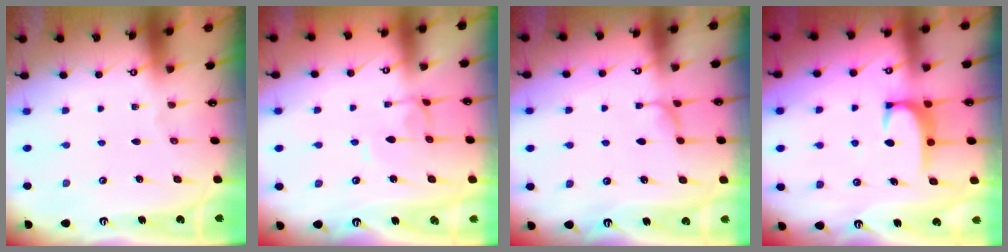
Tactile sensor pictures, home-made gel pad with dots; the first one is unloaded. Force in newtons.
{"total": 1.5, "press": 1.5, "slide": 0.3}
{"total": 2.3, "press": 2.3, "slide": 0.4}
{"total": 2.9, "press": 2.8, "slide": 0.5}